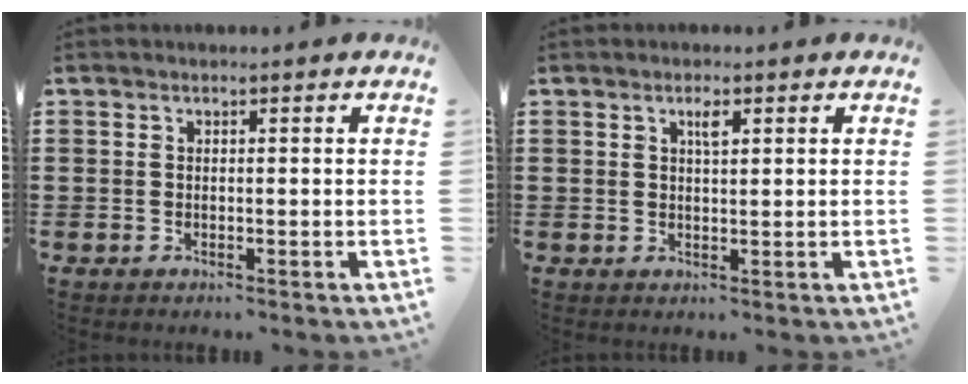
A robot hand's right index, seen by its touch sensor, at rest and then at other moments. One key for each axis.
{"total": 2.0, "fx": 1.0, "fy": 0.5, "fz": 1.7, "tx": -0.027, "ty": 0.001, "tz": 0.013}